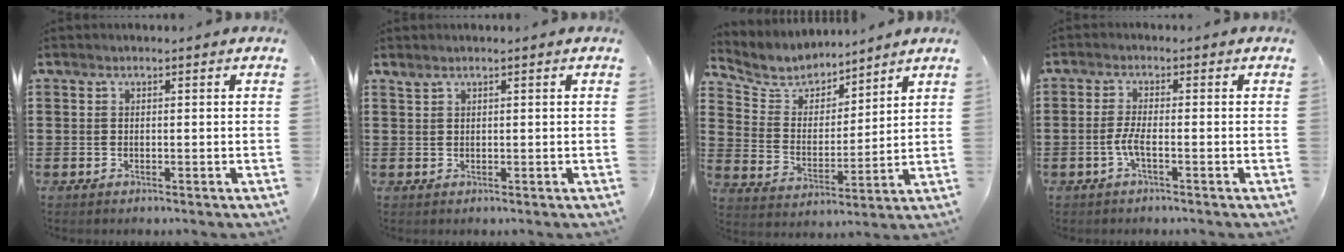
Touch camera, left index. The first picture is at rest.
{"total": 0.7, "force": [0.6, 0.1, 0.3], "torque": [-0.007, 0.000, 0.013]}
{"total": 5.6, "force": [5.1, 2.1, 0.3], "torque": [-0.043, -0.034, 0.088]}
{"total": 2.9, "force": [-1.3, 0.3, 2.6], "torque": [-0.069, -0.007, -0.031]}